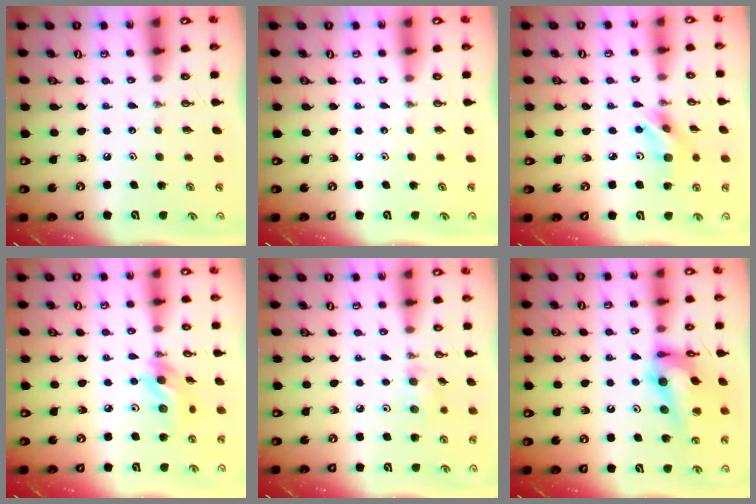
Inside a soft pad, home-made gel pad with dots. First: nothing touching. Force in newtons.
{"total": 0.0}
{"total": 8.7, "press": 7.6, "slide": 4.4}
{"total": 12.1, "press": 10.9, "slide": 5.3}
{"total": 5.6, "press": 5.3, "slide": 2.0}
{"total": 16.0, "press": 15.9, "slide": 1.3}